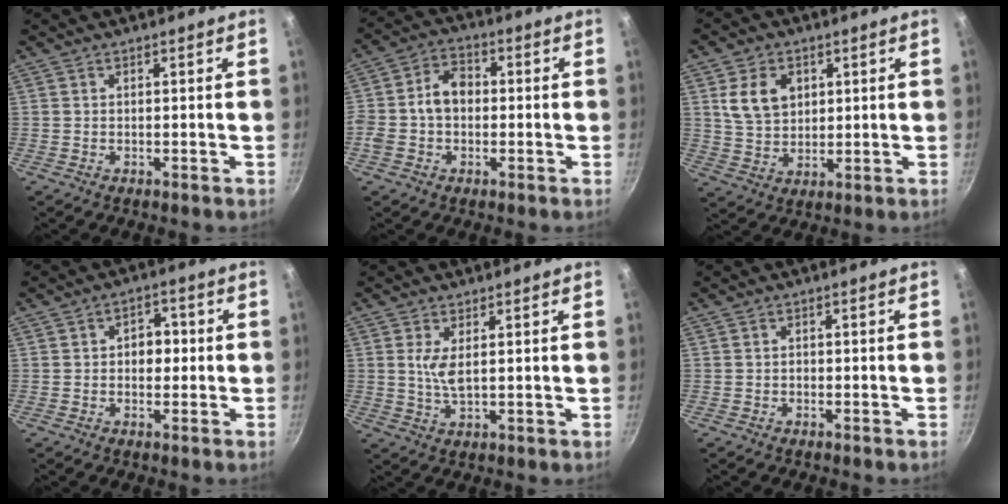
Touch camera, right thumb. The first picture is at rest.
{"total": 8.2, "force": [-0.5, 6.2, 5.4], "torque": [-0.074, 0.025, -0.023]}
{"total": 8.8, "force": [2.7, 6.6, 5.1], "torque": [-0.071, -0.009, 0.052]}
{"total": 4.9, "force": [0.3, 3.6, 3.3], "torque": [-0.013, 0.009, -0.001]}
{"total": 4.4, "force": [1.2, 1.7, 3.8], "torque": [-0.075, -0.011, 0.026]}
{"total": 0.7, "force": [-0.2, 0.6, 0.3], "torque": [-0.004, 0.003, -0.004]}